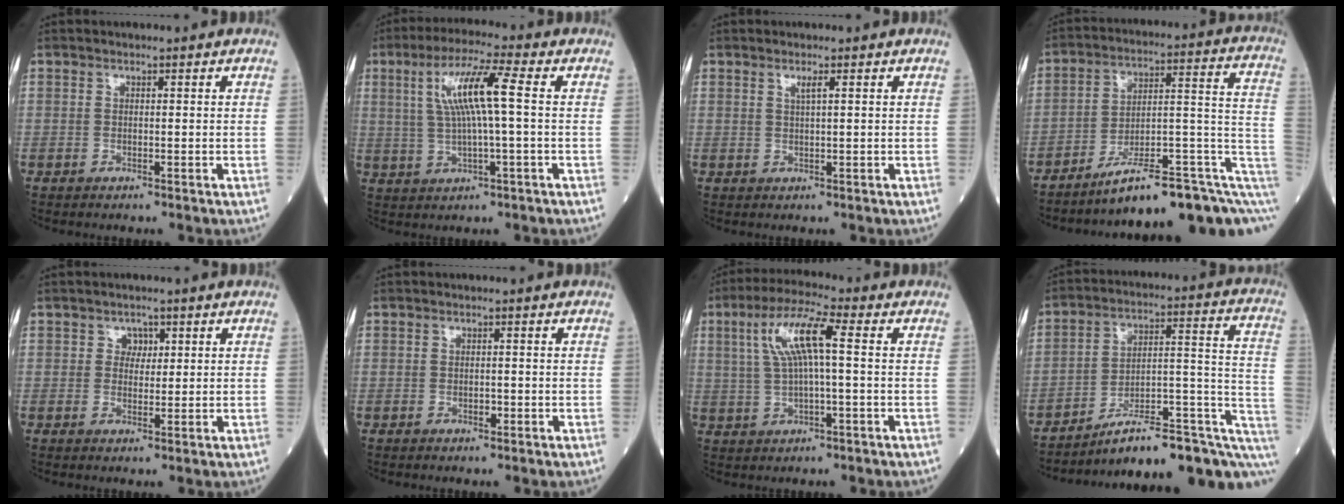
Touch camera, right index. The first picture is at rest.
{"total": 9.2, "force": [1.6, 0.1, 9.1], "torque": [-0.177, 0.014, 0.031]}
{"total": 1.2, "force": [0.6, -0.2, 1.1], "torque": [-0.022, 0.000, 0.010]}
{"total": 17.1, "force": [-9.5, 3.2, 13.9], "torque": [-0.138, 0.059, -0.135]}
{"total": 2.1, "force": [0.8, 1.7, 0.9], "torque": [-0.003, 0.001, 0.009]}
{"total": 0.9, "force": [-0.4, 0.3, 0.7], "torque": [-0.013, -0.001, -0.005]}
{"total": 8.6, "force": [1.8, 1.0, 8.4], "torque": [-0.172, 0.022, 0.035]}
{"total": 19.4, "force": [-12.7, 4.4, 13.9], "torque": [-0.127, 0.060, -0.179]}